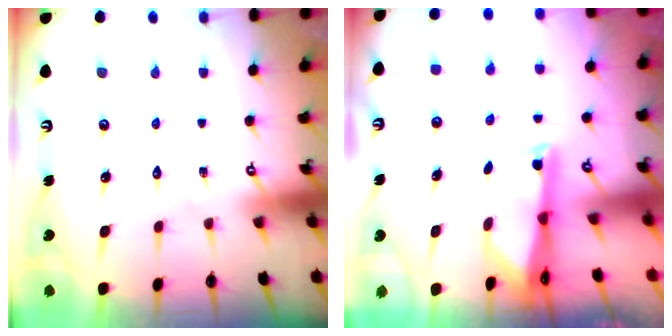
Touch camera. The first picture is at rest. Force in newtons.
{"total": 2.0, "press": 2.0, "slide": 0.4}